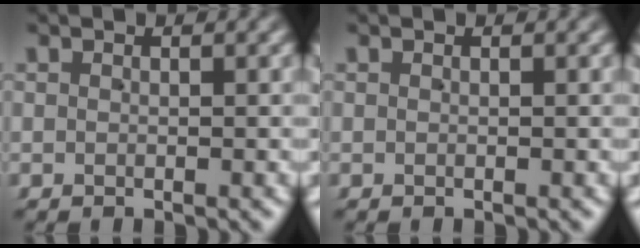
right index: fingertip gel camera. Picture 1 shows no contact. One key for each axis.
{"total": 0.0}